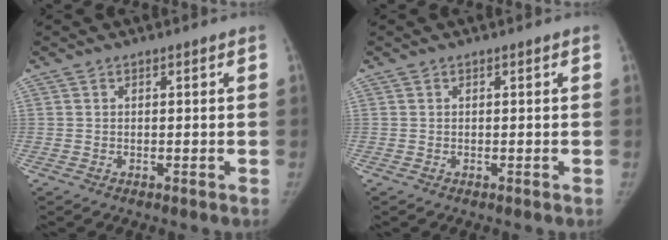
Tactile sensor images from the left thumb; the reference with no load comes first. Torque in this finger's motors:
{"motor_torque": [0.02, -0.02, 0.16, -0.02, 0.00]}